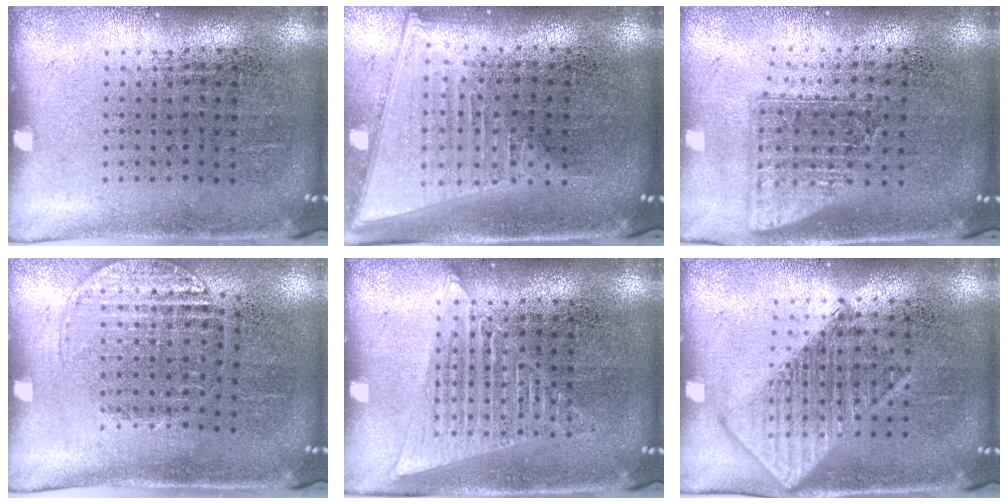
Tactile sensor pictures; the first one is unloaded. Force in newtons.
{"total": 2.1, "press": 1.8, "slide": 1.1}
{"total": 1.6, "press": 1.3, "slide": 1.0}
{"total": 1.3, "press": 1.1, "slide": 0.7}
{"total": 2.4, "press": 2.4, "slide": 0.3}
{"total": 1.6, "press": 1.6, "slide": 0.2}